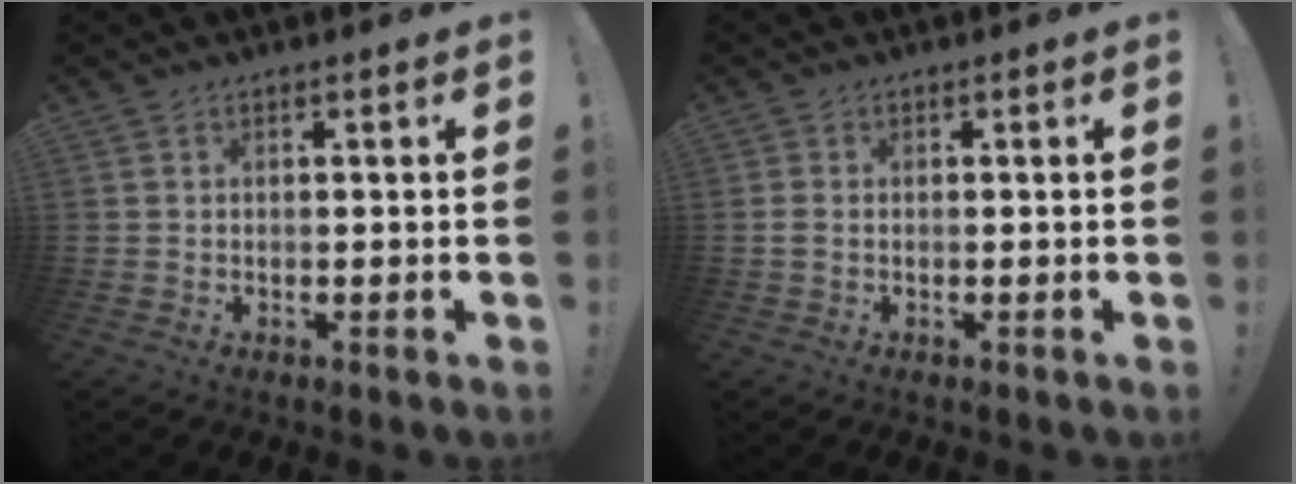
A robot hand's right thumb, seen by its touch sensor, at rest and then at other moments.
{"total": 1.4, "force": [-0.1, 0.9, 1.0], "torque": [-0.022, 0.005, -0.001]}